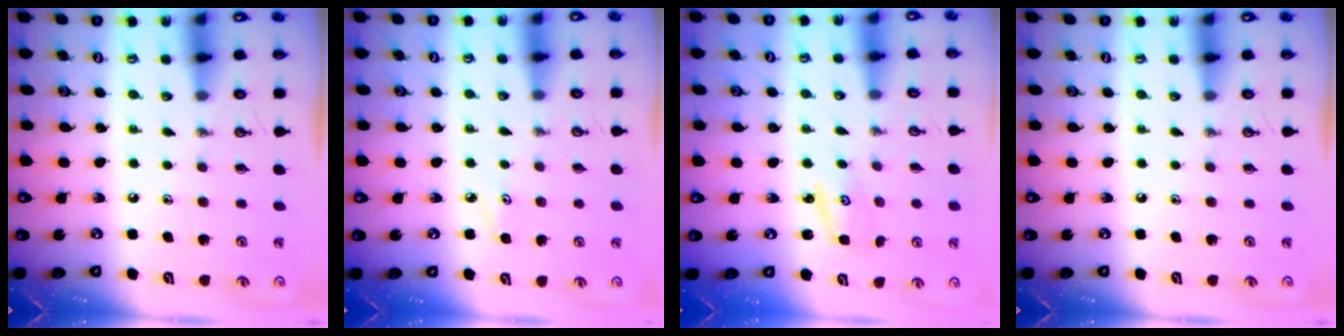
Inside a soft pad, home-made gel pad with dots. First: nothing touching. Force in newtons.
{"total": 2.9, "press": 2.9, "slide": 0.3}
{"total": 2.3, "press": 2.3, "slide": 0.3}
{"total": 0.0}